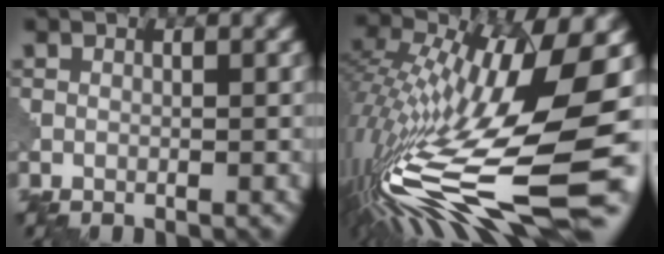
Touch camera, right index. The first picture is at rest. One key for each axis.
{"total": 16.8, "fx": -3.6, "fy": 4.8, "fz": 15.7, "tx": -0.306, "ty": 0.005, "tz": -0.065}